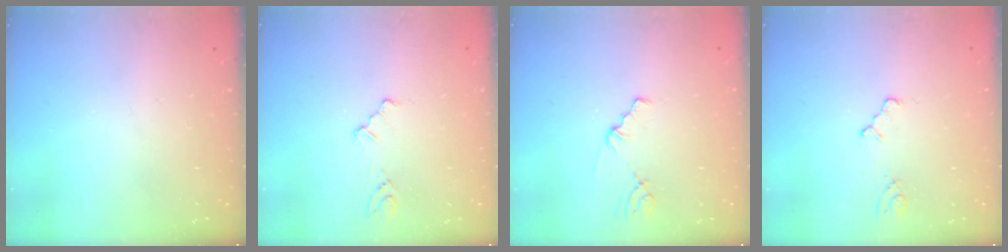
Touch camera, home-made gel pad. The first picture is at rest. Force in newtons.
{"total": 2.4, "press": 2.3, "slide": 0.4}
{"total": 1.1, "press": 1.1, "slide": 0.2}
{"total": 2.0, "press": 1.9, "slide": 0.4}